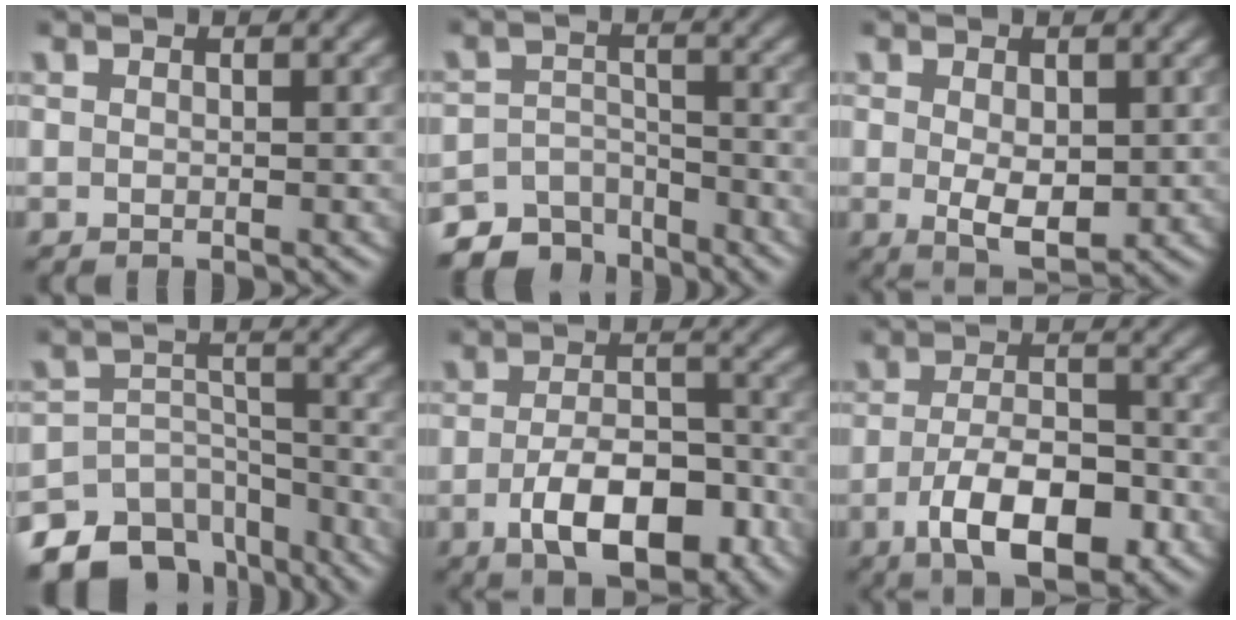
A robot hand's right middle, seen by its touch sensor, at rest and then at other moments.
{"total": 6.0, "force": [-5.1, 2.8, 1.2], "torque": [-0.008, -0.010, -0.083]}
{"total": 3.6, "force": [0.0, 2.0, 3.0], "torque": [-0.052, -0.006, 0.006]}
{"total": 11.0, "force": [-8.6, 6.2, 2.8], "torque": [-0.034, -0.001, -0.122]}
{"total": 7.7, "force": [-3.3, 3.6, 6.0], "torque": [-0.100, -0.002, -0.054]}
{"total": 7.5, "force": [-3.2, 3.2, 6.0], "torque": [-0.108, -0.005, -0.056]}